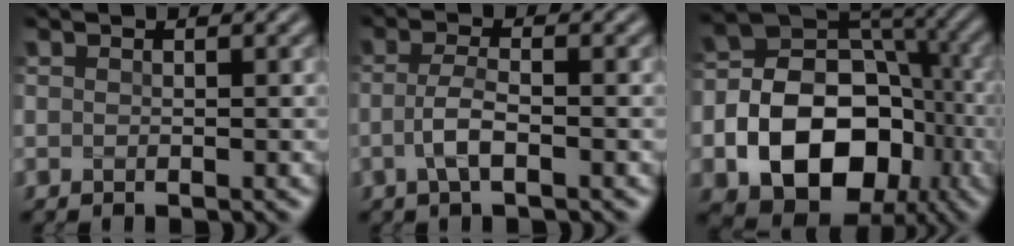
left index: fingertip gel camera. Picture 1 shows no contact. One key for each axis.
{"total": 2.4, "fx": -0.7, "fy": 0.6, "fz": 2.2, "tx": -0.048, "ty": 0.006, "tz": -0.020}
{"total": 13.3, "fx": -3.6, "fy": 10.0, "fz": 8.0, "tx": -0.126, "ty": -0.005, "tz": -0.061}